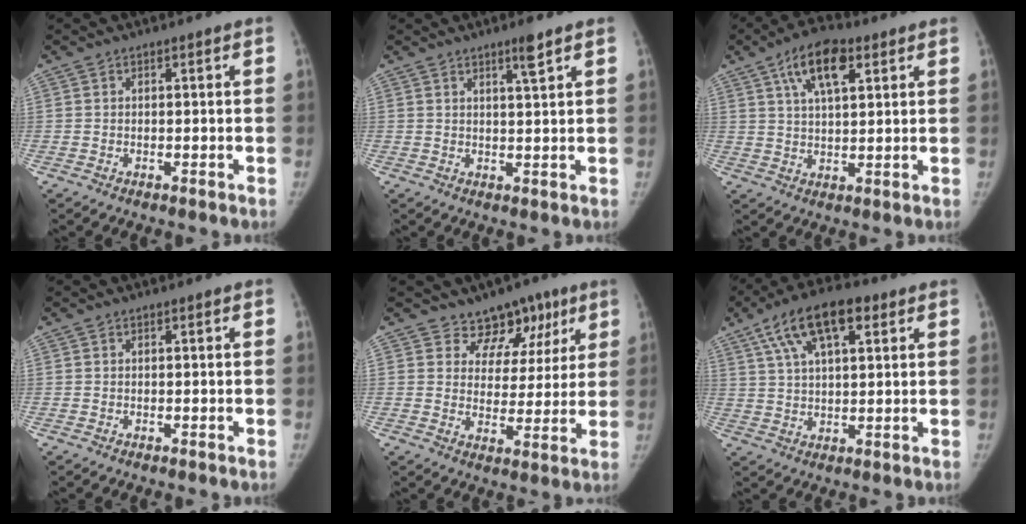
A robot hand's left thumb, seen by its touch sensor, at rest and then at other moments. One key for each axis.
{"total": 3.4, "fx": 2.2, "fy": 0.0, "fz": 2.5, "tx": -0.043, "ty": -0.017, "tz": 0.039}
{"total": 10.4, "fx": 5.0, "fy": 4.5, "fz": 8.0, "tx": -0.130, "ty": -0.006, "tz": 0.086}
{"total": 0.0}
{"total": 10.0, "fx": 6.8, "fy": 7.0, "fz": 2.1, "tx": 0.022, "ty": -0.030, "tz": 0.091}
{"total": 13.6, "fx": 6.5, "fy": 6.0, "fz": 10.3, "tx": -0.168, "ty": 0.005, "tz": 0.111}